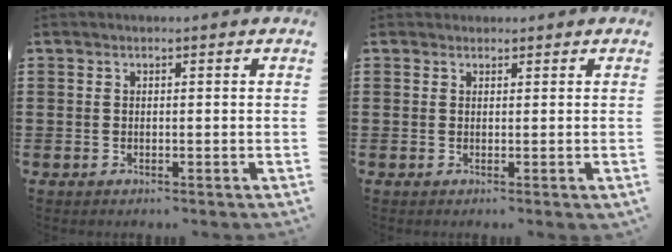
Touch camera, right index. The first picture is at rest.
{"total": 0.7, "force": [0.6, 0.3, -0.1], "torque": [-0.002, 0.001, 0.014]}